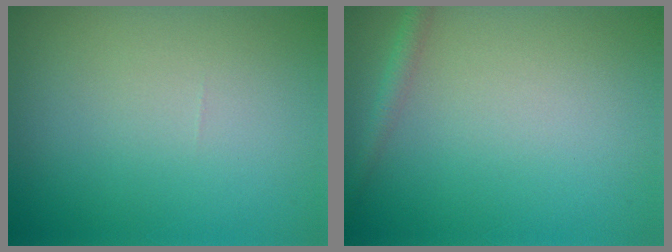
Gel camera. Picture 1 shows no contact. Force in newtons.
{"total": 1.3, "press": 1.3, "slide": 0.1}